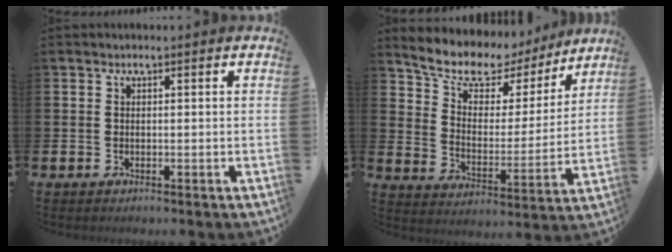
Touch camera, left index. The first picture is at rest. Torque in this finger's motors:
{"motor_torque": [1.19, -0.95, 0.10, 0.12]}